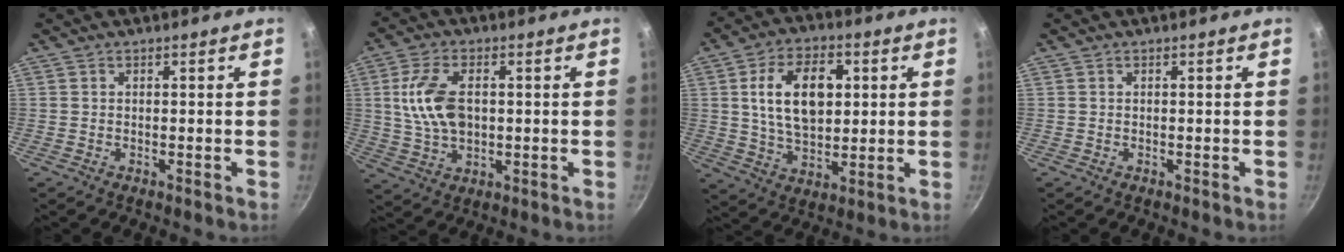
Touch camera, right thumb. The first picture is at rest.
{"total": 10.7, "force": [1.4, 6.5, 8.4], "torque": [-0.153, 0.000, 0.025]}
{"total": 14.4, "force": [2.8, 9.0, 10.9], "torque": [-0.160, -0.003, 0.048]}
{"total": 0.0}